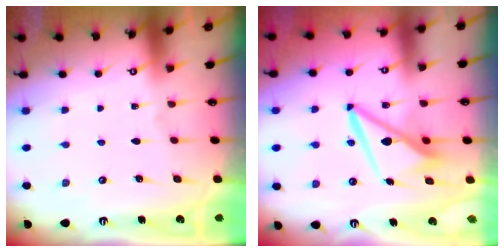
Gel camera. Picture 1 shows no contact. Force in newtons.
{"total": 9.7, "press": 9.5, "slide": 1.6}